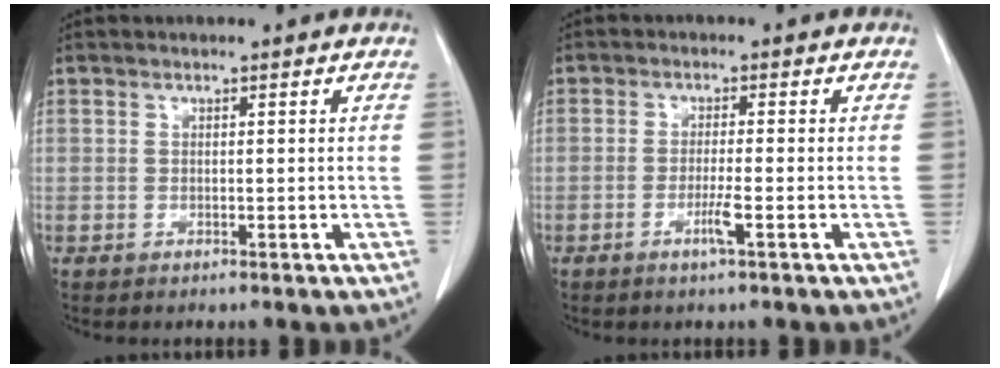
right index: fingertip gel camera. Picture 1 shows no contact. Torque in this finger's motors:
{"motor_torque": [-0.12, 0.21, -0.02, 0.02]}